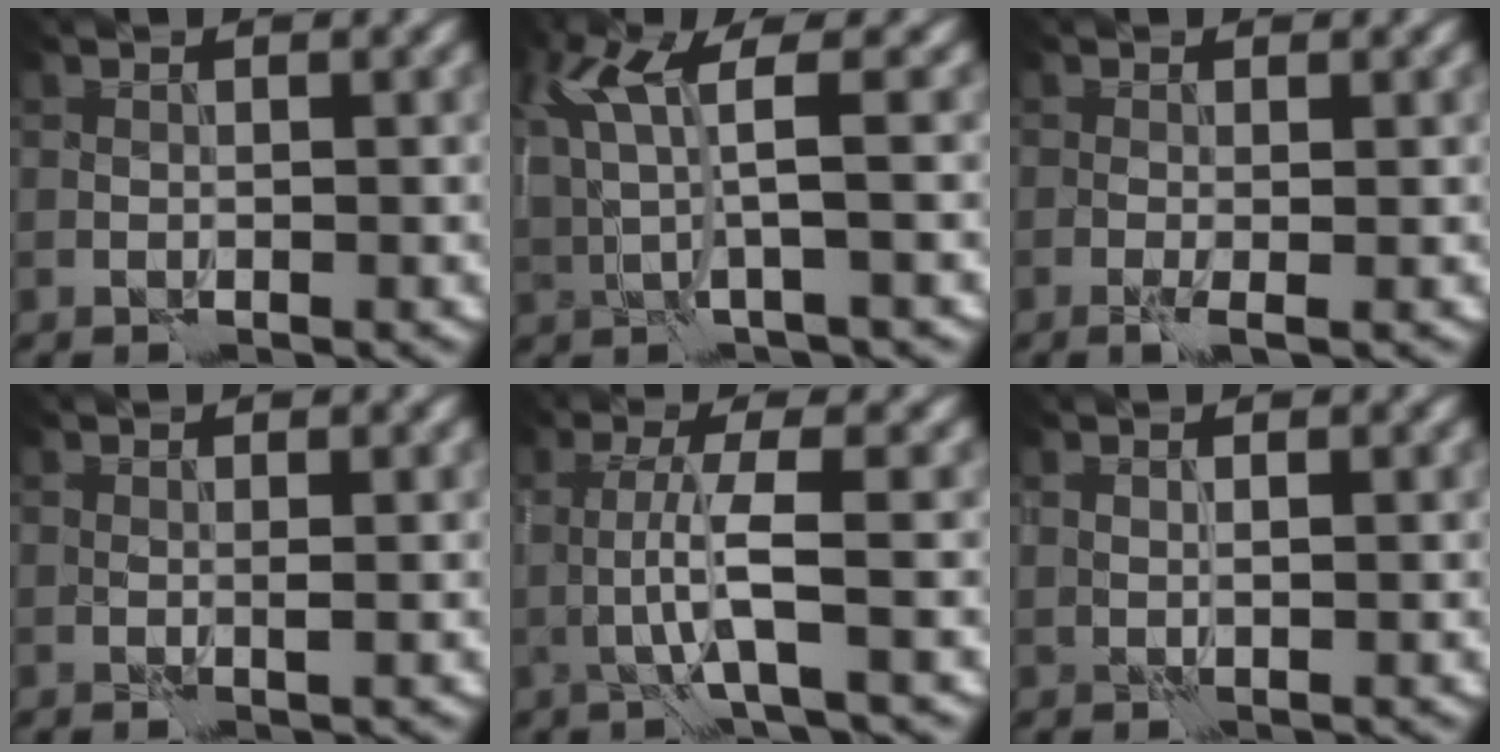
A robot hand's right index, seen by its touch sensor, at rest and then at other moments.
{"total": 4.8, "force": [2.0, 0.5, 4.3], "torque": [-0.089, 0.001, 0.039]}
{"total": 1.0, "force": [-0.2, -0.1, 1.0], "torque": [-0.022, -0.006, -0.007]}
{"total": 0.6, "force": [0.4, -0.3, 0.4], "torque": [-0.008, -0.003, 0.008]}
{"total": 3.3, "force": [-0.2, 0.0, 3.3], "torque": [-0.065, 0.002, -0.006]}
{"total": 0.7, "force": [0.6, -0.1, 0.3], "torque": [-0.009, -0.006, 0.012]}